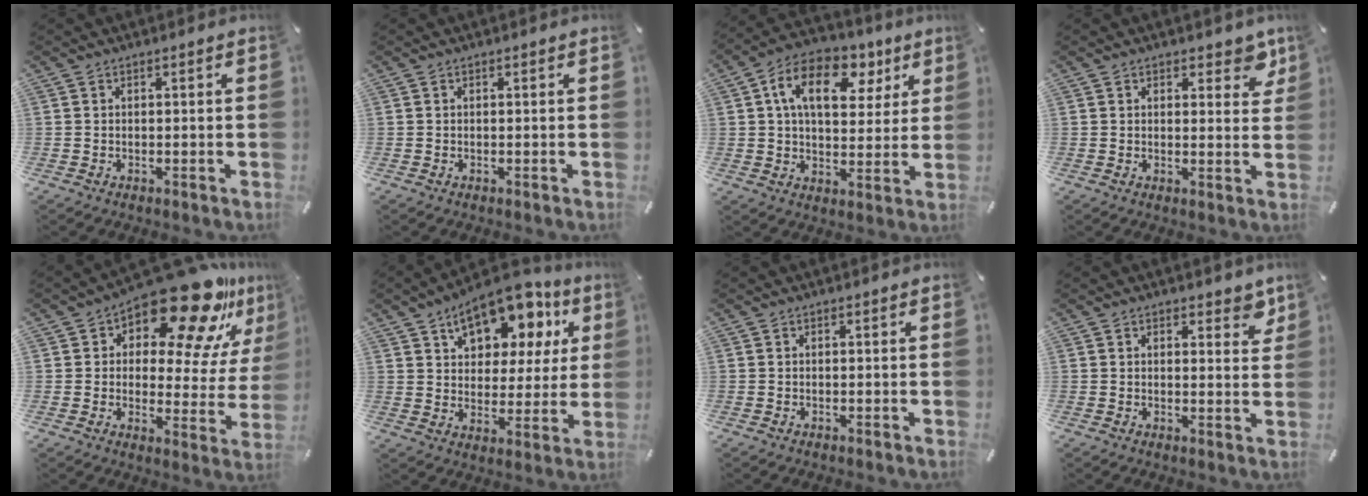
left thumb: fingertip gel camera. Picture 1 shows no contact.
{"total": 0.0}
{"total": 14.3, "force": [6.2, 9.1, 9.2], "torque": [-0.145, -0.016, 0.108]}
{"total": 5.1, "force": [3.3, 3.0, 2.5], "torque": [-0.010, -0.019, 0.051]}
{"total": 19.9, "force": [14.0, 7.8, 11.7], "torque": [-0.156, -0.114, 0.231]}
{"total": 15.1, "force": [9.5, 9.0, 7.5], "torque": [-0.118, -0.056, 0.167]}
{"total": 0.0}
{"total": 3.7, "force": [2.6, 2.1, 1.6], "torque": [-0.006, -0.011, 0.041]}